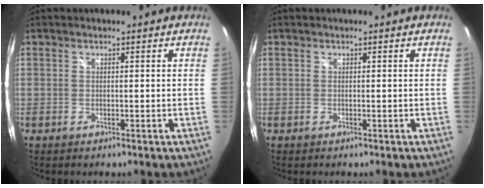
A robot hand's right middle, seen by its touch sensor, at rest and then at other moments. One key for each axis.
{"total": 0.0}